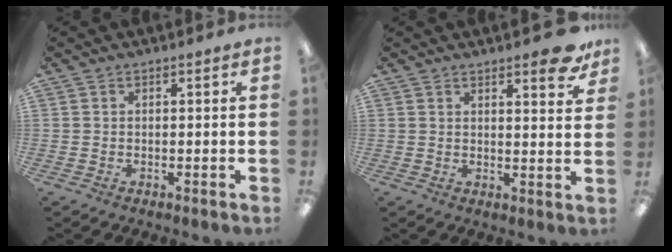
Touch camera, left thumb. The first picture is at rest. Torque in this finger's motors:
{"motor_torque": [-0.24, -0.08, 0.07, -0.07, 0.03]}